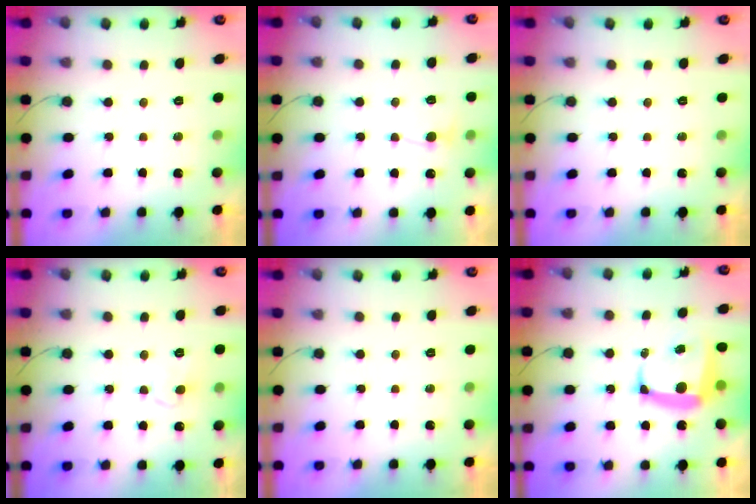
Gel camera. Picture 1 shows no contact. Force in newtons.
{"total": 4.2, "press": 4.2, "slide": 0.5}
{"total": 0.0}
{"total": 7.2, "press": 7.1, "slide": 0.6}
{"total": 0.0}
{"total": 10.6, "press": 10.6, "slide": 1.2}